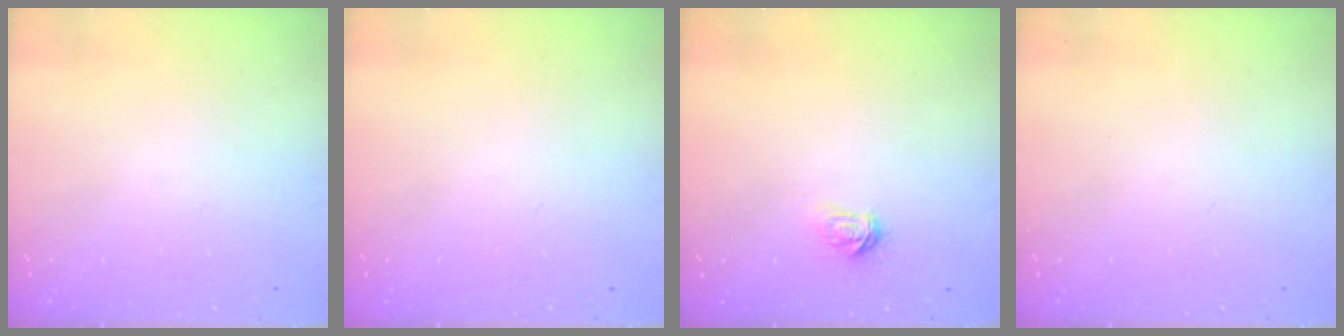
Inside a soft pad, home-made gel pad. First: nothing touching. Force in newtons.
{"total": 0.0}
{"total": 2.8, "press": 2.7, "slide": 0.3}
{"total": 0.0}